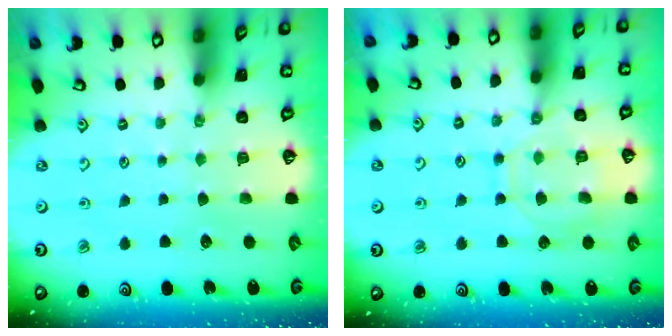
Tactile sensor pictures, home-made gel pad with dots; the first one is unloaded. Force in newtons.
{"total": 10.7, "press": 10.7, "slide": 1.0}